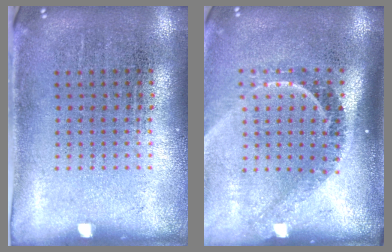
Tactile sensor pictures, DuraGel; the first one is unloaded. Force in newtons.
{"total": 2.3, "press": 1.6, "slide": 1.6}